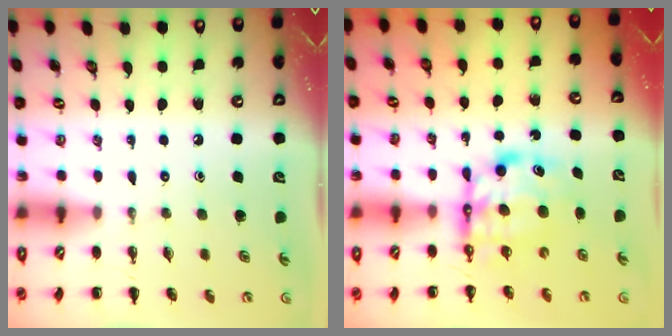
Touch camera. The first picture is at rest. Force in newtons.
{"total": 6.8, "press": 6.6, "slide": 1.5}